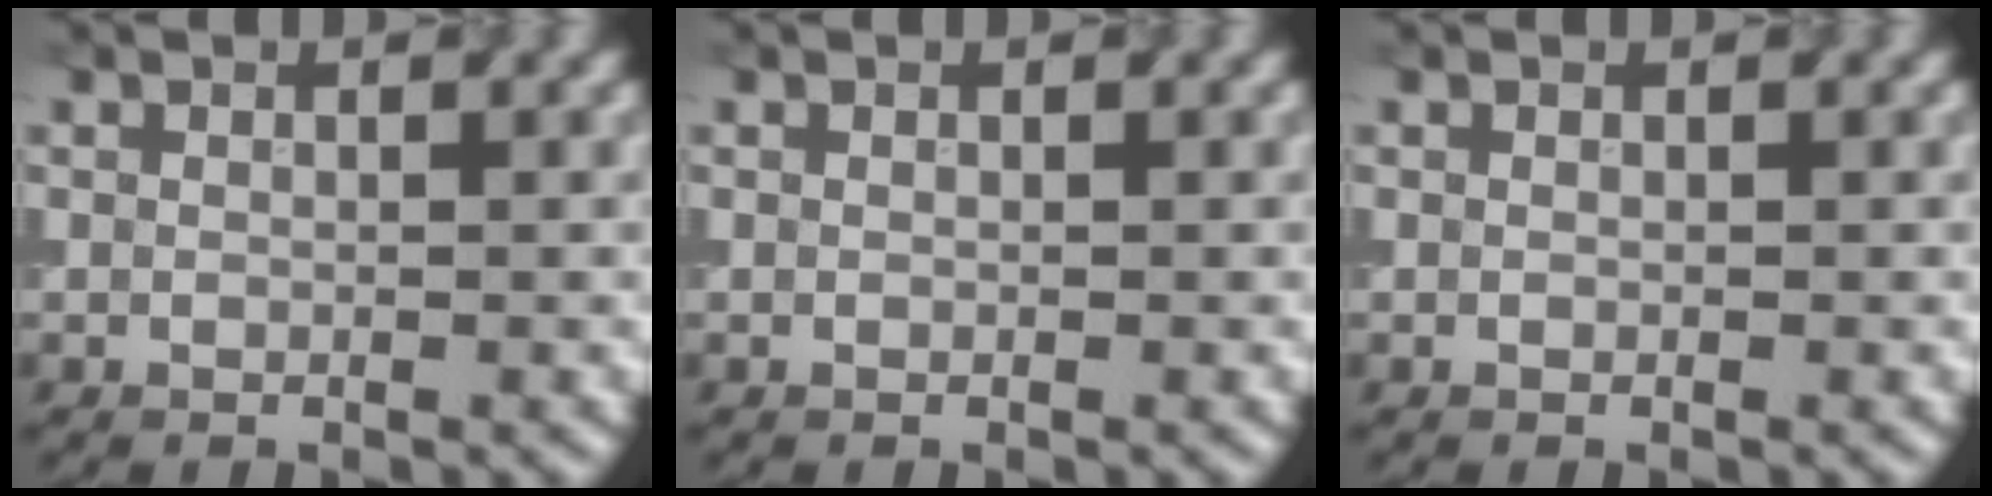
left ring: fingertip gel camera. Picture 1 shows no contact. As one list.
[{"total": 0.0}, {"total": 0.0}]